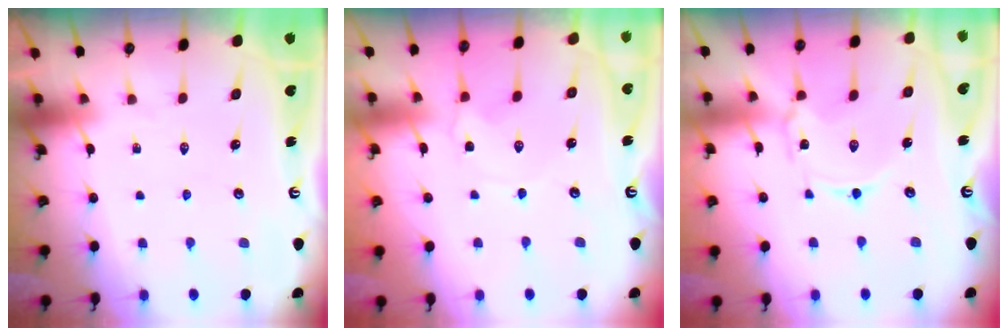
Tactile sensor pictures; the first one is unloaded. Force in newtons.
{"total": 0.8, "press": 0.7, "slide": 0.2}
{"total": 2.4, "press": 2.4, "slide": 0.3}